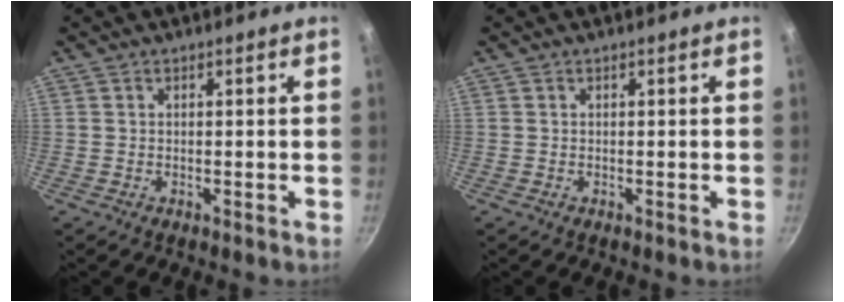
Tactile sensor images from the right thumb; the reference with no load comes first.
{"total": 0.0}